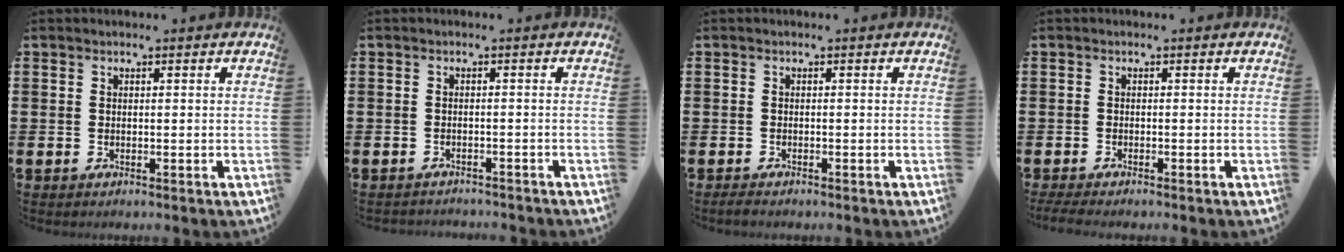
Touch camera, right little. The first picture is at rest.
{"total": 1.1, "force": [-1.1, 0.0, -0.1], "torque": [-0.002, 0.002, -0.023]}
{"total": 0.5, "force": [-0.3, 0.0, 0.4], "torque": [-0.006, -0.001, -0.007]}
{"total": 1.0, "force": [-0.8, 0.1, 0.7], "torque": [-0.012, -0.002, -0.015]}